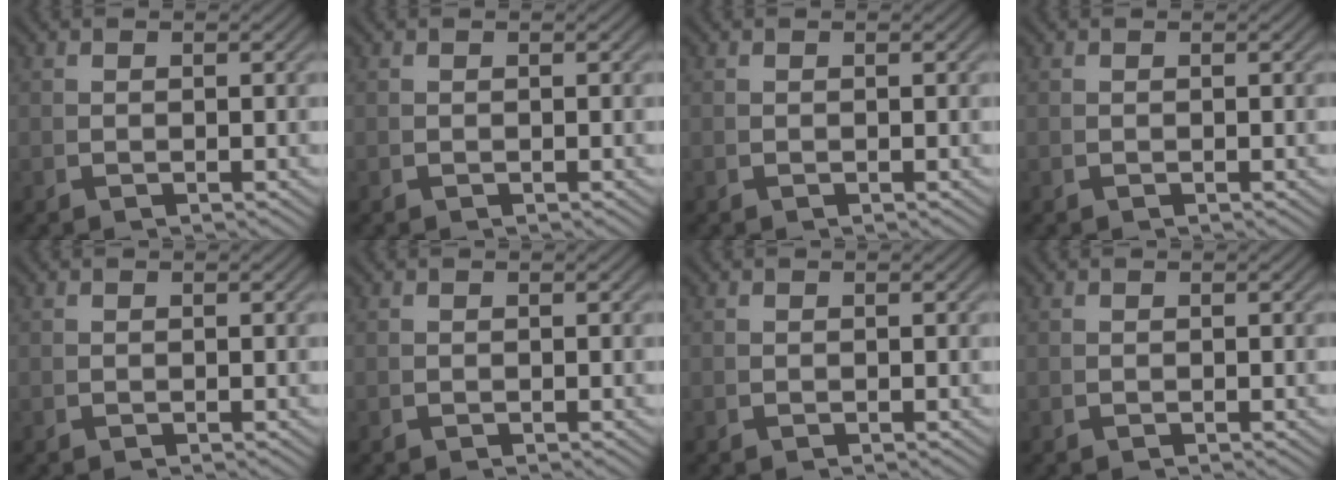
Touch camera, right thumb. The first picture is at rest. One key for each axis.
{"total": 0.0}
{"total": 0.0}
{"total": 0.0}
{"total": 0.0}
{"total": 0.0}
{"total": 0.0}
{"total": 0.0}